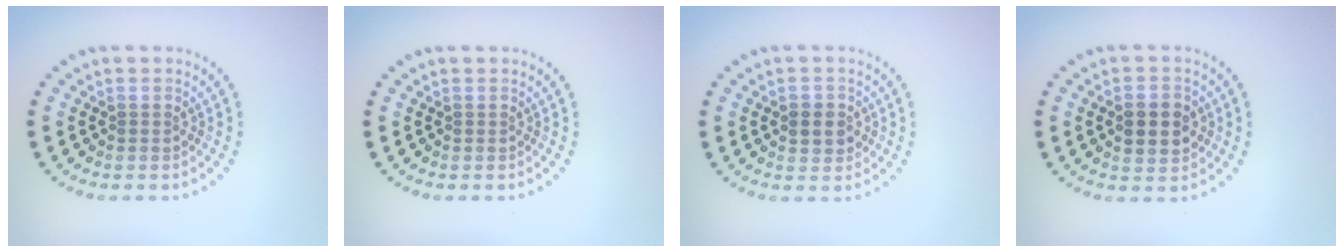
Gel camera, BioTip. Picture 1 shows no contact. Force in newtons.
{"total": 0.0}
{"total": 2.2, "press": 2.2, "slide": 0.4}
{"total": 3.7, "press": 3.7, "slide": 0.2}